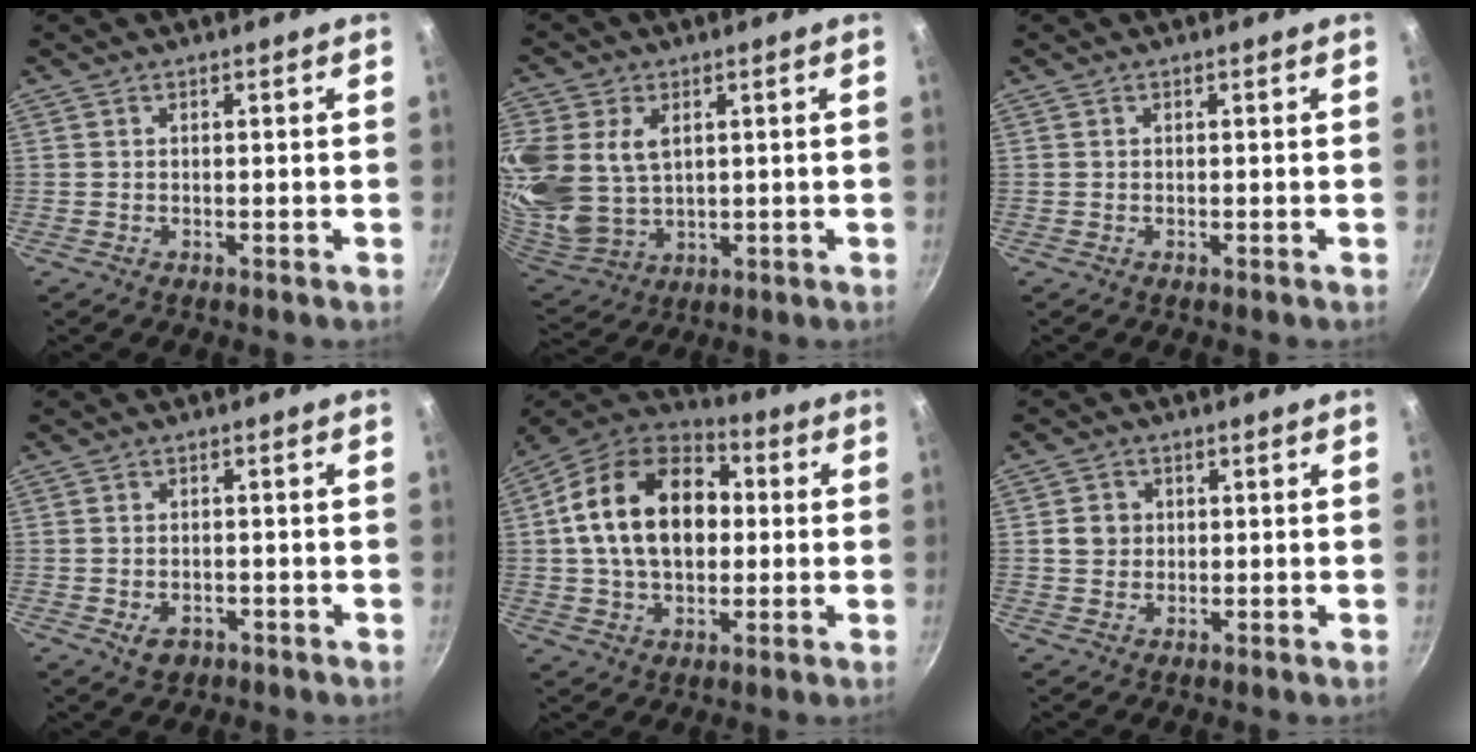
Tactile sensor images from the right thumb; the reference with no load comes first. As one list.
[{"total": 19.9, "force": [4.7, 14.5, 12.8], "torque": [-0.308, 0.003, 0.110]}, {"total": 0.0}, {"total": 3.4, "force": [-1.4, 2.4, 1.9], "torque": [-0.027, 0.009, -0.013]}, {"total": 21.1, "force": [2.4, 14.3, 15.3], "torque": [-0.234, 0.030, 0.027]}, {"total": 3.7, "force": [0.4, 3.4, 1.4], "torque": [-0.006, 0.006, 0.003]}]